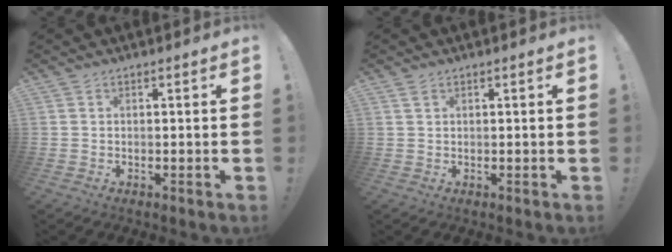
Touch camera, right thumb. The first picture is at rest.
{"total": 1.3, "force": [0.9, 0.6, 0.7], "torque": [-0.014, 0.000, 0.016]}